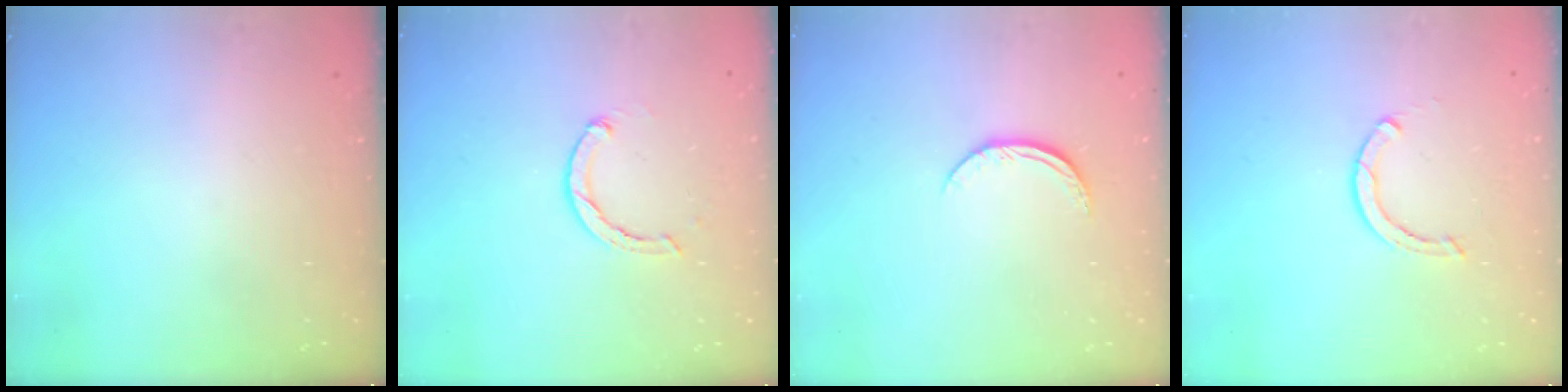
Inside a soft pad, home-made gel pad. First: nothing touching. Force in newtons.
{"total": 2.4, "press": 2.4, "slide": 0.1}
{"total": 6.2, "press": 6.1, "slide": 0.7}
{"total": 2.4, "press": 2.4, "slide": 0.0}